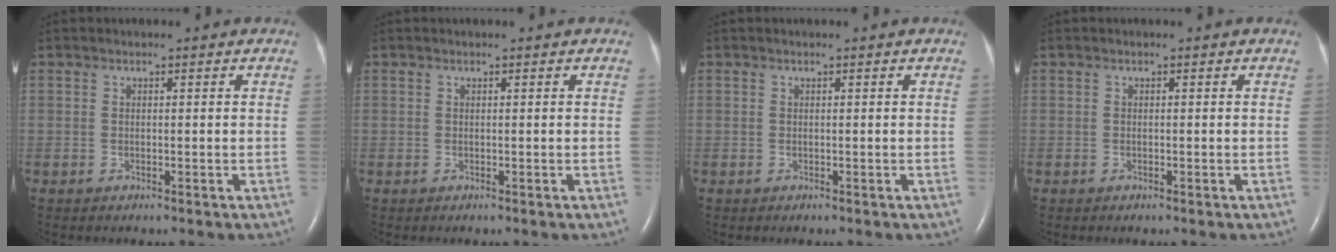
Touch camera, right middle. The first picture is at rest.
{"total": 0.0}
{"total": 0.0}
{"total": 0.0}